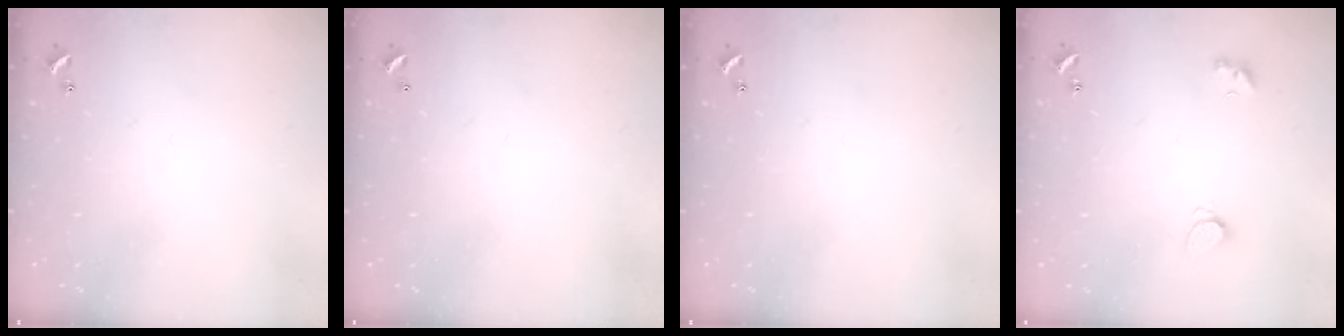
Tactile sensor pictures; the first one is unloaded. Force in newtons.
{"total": 2.8, "press": 2.8, "slide": 0.1}
{"total": 0.0}
{"total": 2.1, "press": 2.0, "slide": 0.4}